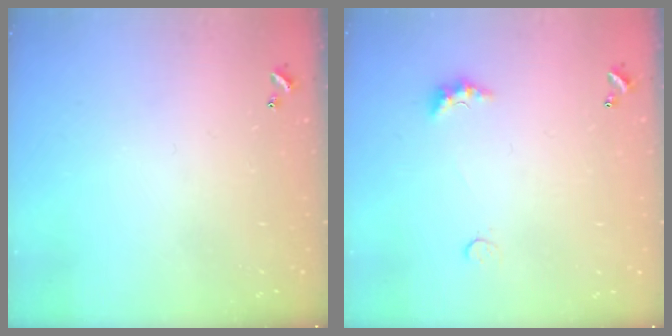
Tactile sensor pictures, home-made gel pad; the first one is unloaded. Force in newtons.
{"total": 2.6, "press": 2.5, "slide": 0.7}